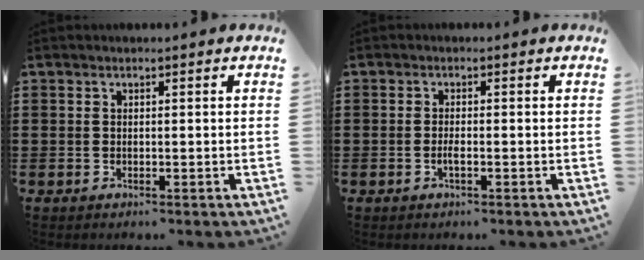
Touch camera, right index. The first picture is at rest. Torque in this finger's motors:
{"motor_torque": [0.82, 1.32, -0.03, 0.00]}